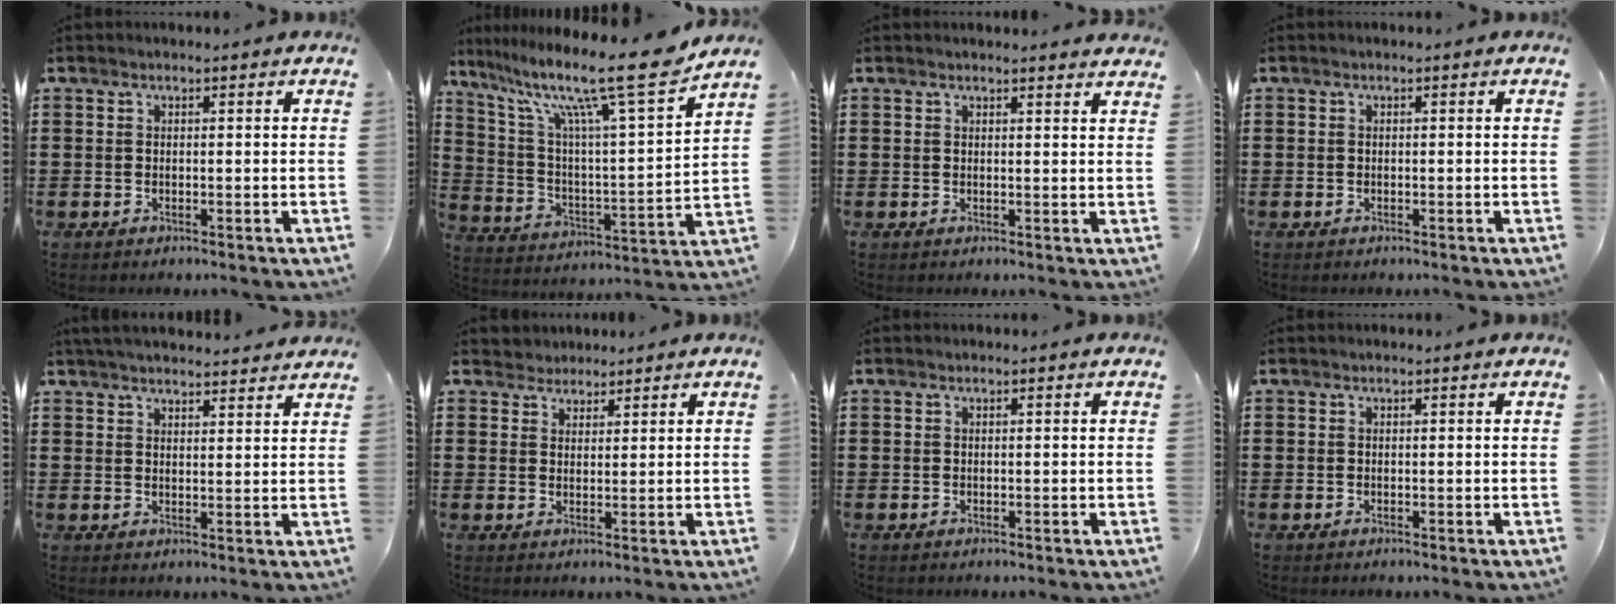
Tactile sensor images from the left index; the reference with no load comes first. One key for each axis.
{"total": 14.6, "fx": 11.3, "fy": 0.7, "fz": 9.2, "tx": -0.193, "ty": -0.074, "tz": 0.176}
{"total": 1.6, "fx": 1.6, "fy": -0.1, "fz": 0.3, "tx": -0.010, "ty": 0.000, "tz": 0.031}
{"total": 0.0}
{"total": 3.5, "fx": 3.4, "fy": 0.2, "fz": 0.5, "tx": -0.021, "ty": -0.009, "tz": 0.064}
{"total": 2.4, "fx": 2.0, "fy": 1.2, "fz": -0.4, "tx": -0.002, "ty": 0.007, "tz": 0.038}
{"total": 0.0}
{"total": 0.0}